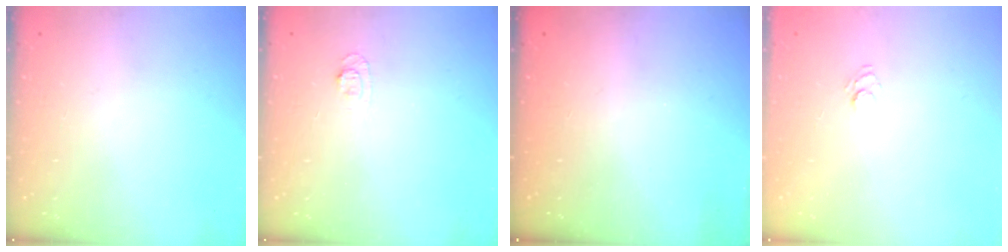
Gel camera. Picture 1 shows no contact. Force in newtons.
{"total": 4.1, "press": 4.1, "slide": 0.5}
{"total": 2.3, "press": 2.2, "slide": 0.8}
{"total": 4.2, "press": 4.0, "slide": 1.2}